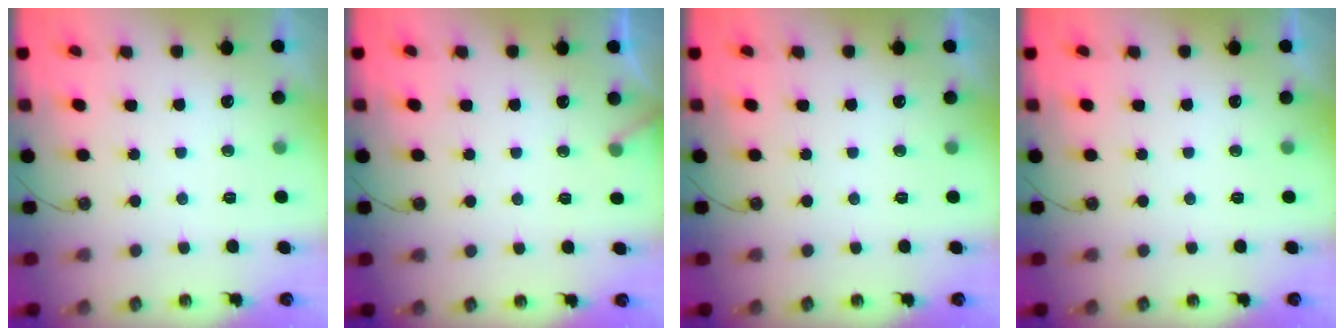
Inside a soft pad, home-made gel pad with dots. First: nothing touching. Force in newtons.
{"total": 4.1, "press": 4.1, "slide": 0.3}
{"total": 0.0}
{"total": 0.0}